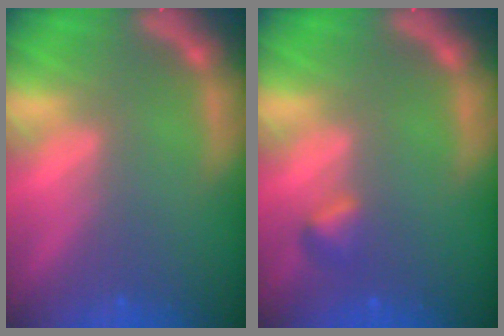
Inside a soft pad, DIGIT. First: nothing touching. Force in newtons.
{"total": 1.4}